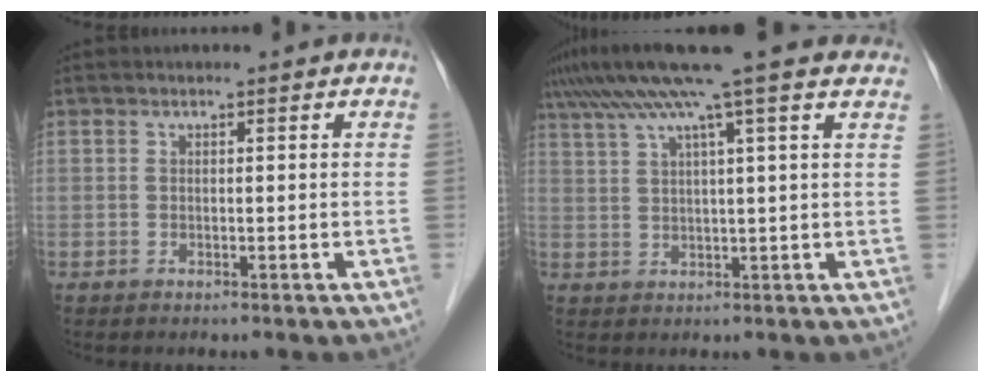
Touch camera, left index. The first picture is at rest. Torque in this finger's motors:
{"motor_torque": [0.97, -1.17, 0.69, 0.21]}